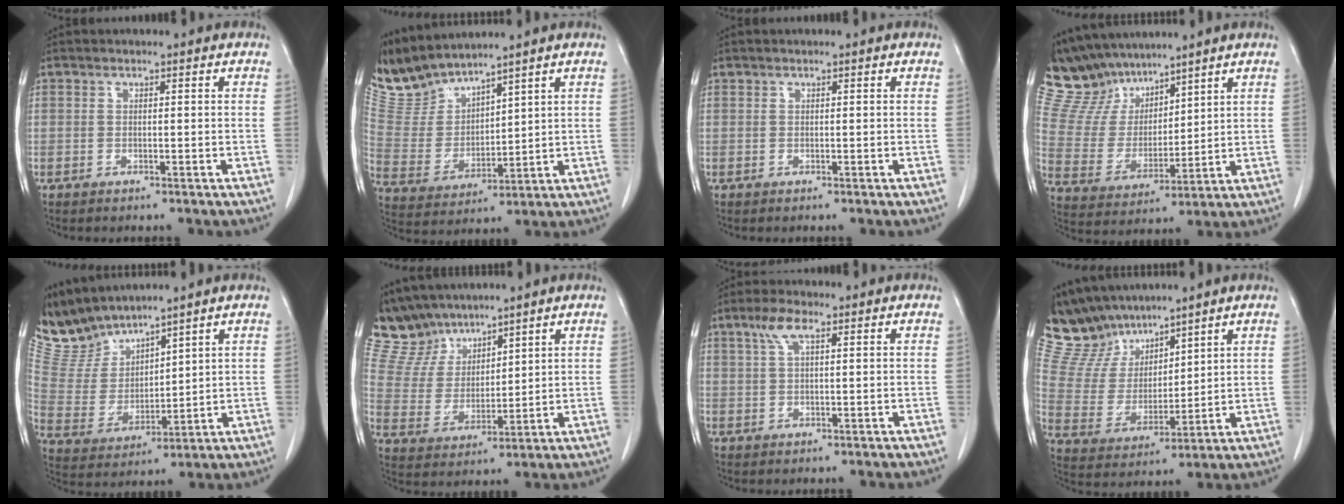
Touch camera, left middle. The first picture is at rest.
{"total": 8.2, "force": [8.2, 0.5, 0.8], "torque": [-0.044, 0.007, 0.190]}
{"total": 0.0}
{"total": 11.8, "force": [10.7, 4.4, 2.6], "torque": [-0.074, 0.020, 0.220]}
{"total": 8.5, "force": [8.4, 1.0, 0.5], "torque": [-0.035, 0.005, 0.197]}
{"total": 9.1, "force": [8.3, 3.7, 1.1], "torque": [-0.039, 0.015, 0.179]}
{"total": 3.7, "force": [1.9, 0.9, 3.1], "torque": [-0.072, 0.012, 0.040]}
{"total": 11.4, "force": [10.4, 4.1, 2.3], "torque": [-0.068, 0.018, 0.217]}